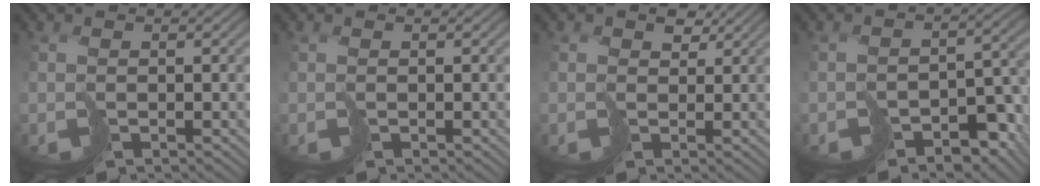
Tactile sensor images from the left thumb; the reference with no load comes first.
{"total": 0.0}
{"total": 2.4, "force": [1.6, 1.7, 0.7], "torque": [-0.014, 0.001, 0.034]}
{"total": 8.5, "force": [-6.2, 4.6, 3.7], "torque": [-0.049, -0.011, -0.071]}